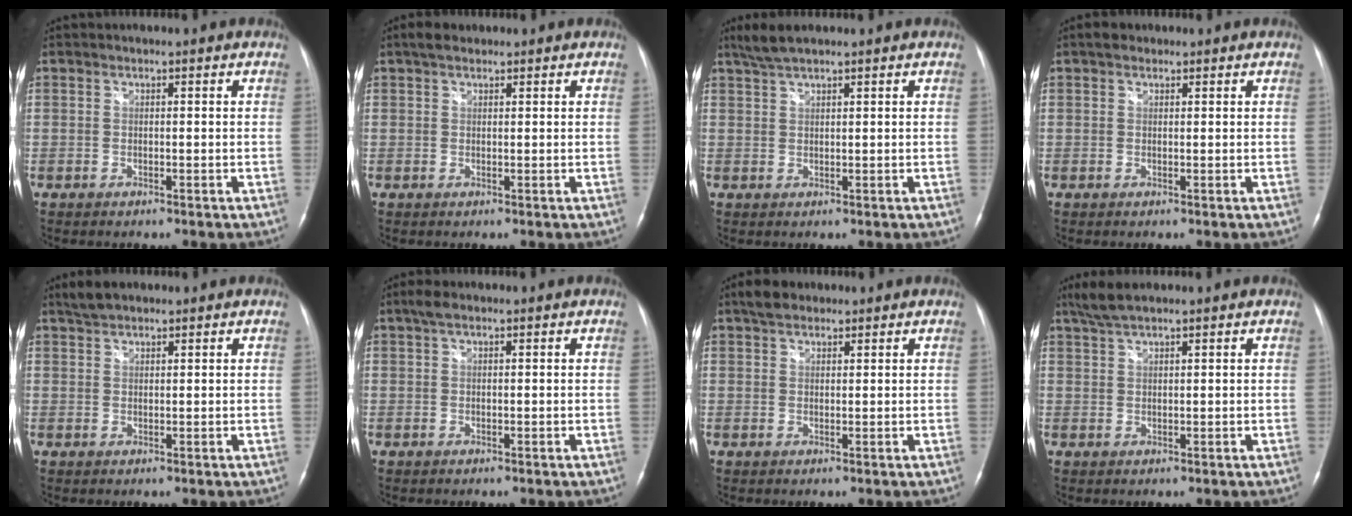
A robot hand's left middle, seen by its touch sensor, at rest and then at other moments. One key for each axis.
{"total": 2.3, "fx": 1.8, "fy": 1.0, "fz": 1.0, "tx": -0.023, "ty": 0.015, "tz": 0.028}
{"total": 3.6, "fx": 3.0, "fy": 0.3, "fz": 1.9, "tx": -0.048, "ty": 0.010, "tz": 0.063}
{"total": 1.5, "fx": 1.1, "fy": 1.0, "fz": 0.4, "tx": -0.012, "ty": 0.011, "tz": 0.015}
{"total": 2.9, "fx": 2.5, "fy": 1.0, "fz": 1.2, "tx": -0.028, "ty": 0.011, "tz": 0.047}
{"total": 2.0, "fx": 1.4, "fy": 0.7, "fz": 1.4, "tx": -0.031, "ty": 0.018, "tz": 0.026}
{"total": 3.4, "fx": 2.6, "fy": 1.7, "fz": 1.3, "tx": -0.031, "ty": 0.016, "tz": 0.045}
{"total": 3.7, "fx": 3.1, "fy": 0.4, "fz": 2.0, "tx": -0.051, "ty": 0.011, "tz": 0.065}